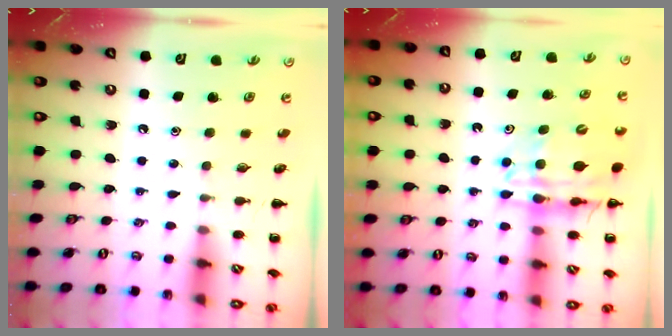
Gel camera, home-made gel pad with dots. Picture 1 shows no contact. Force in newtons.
{"total": 13.7, "press": 13.2, "slide": 3.6}